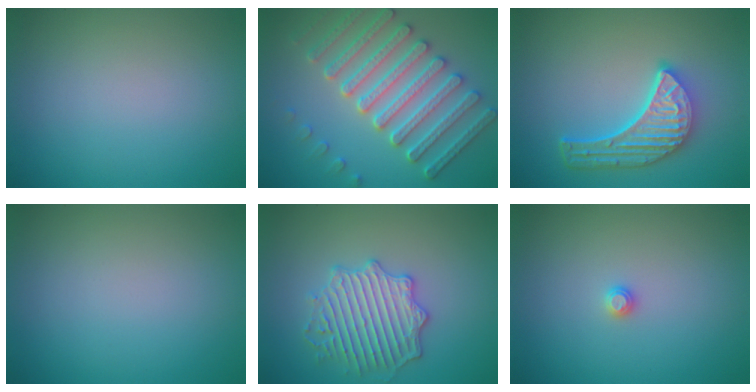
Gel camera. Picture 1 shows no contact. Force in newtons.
{"total": 6.7, "press": 6.1, "slide": 2.7}
{"total": 5.7, "press": 4.4, "slide": 3.6}
{"total": 0.0}
{"total": 4.1, "press": 4.0, "slide": 0.5}
{"total": 0.8, "press": 0.8, "slide": 0.1}